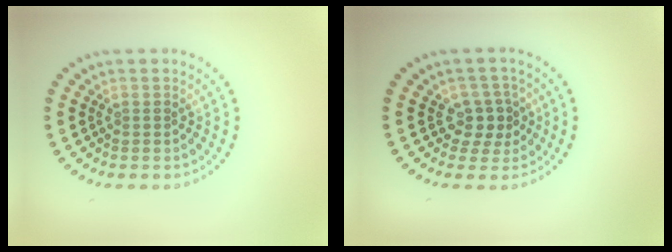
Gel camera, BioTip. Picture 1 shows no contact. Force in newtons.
{"total": 2.3, "press": 2.0, "slide": 1.1}